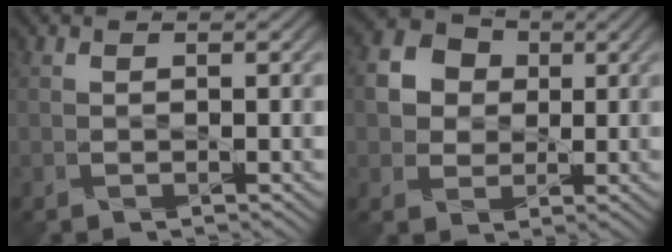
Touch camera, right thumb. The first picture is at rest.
{"total": 6.5, "force": [1.1, 5.7, 3.0], "torque": [-0.096, 0.011, 0.007]}